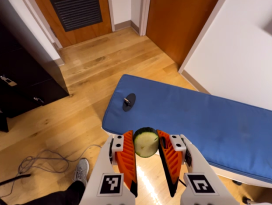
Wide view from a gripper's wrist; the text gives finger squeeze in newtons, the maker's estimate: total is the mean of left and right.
{"total": 9.6, "left": 9.3, "right": 9.9}